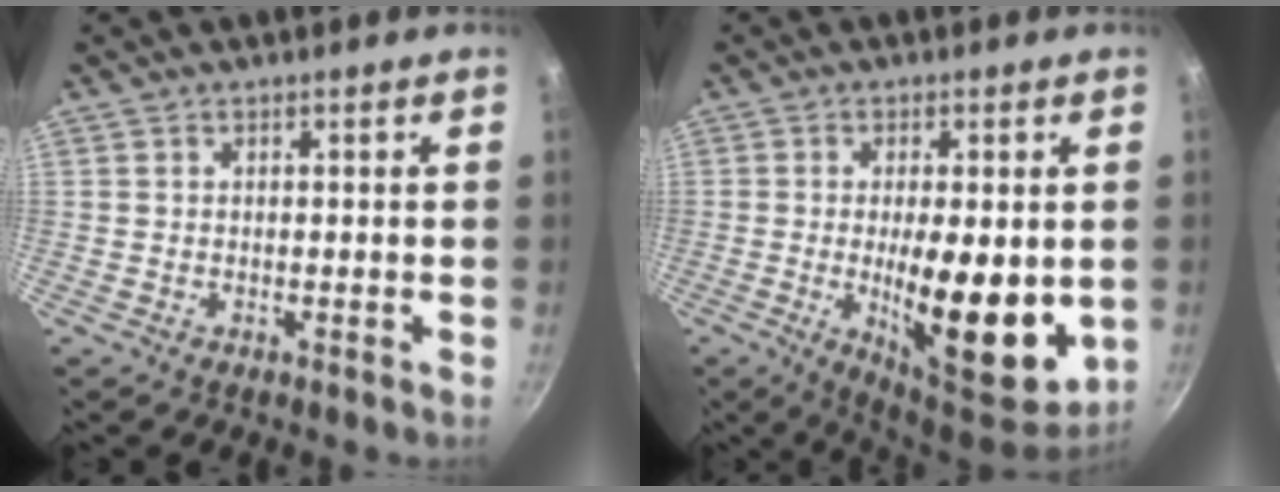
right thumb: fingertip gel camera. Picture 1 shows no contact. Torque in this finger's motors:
{"motor_torque": [2.03, 2.43, 1.94, -0.23, 0.55]}